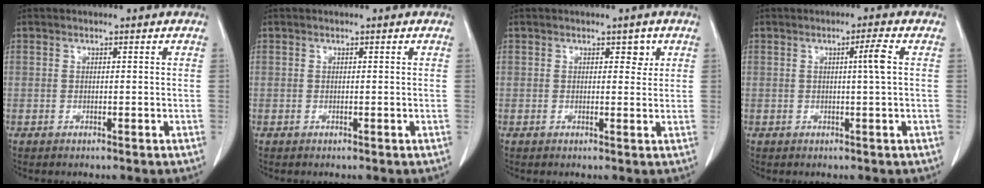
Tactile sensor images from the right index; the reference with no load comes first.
{"total": 0.0}
{"total": 1.9, "force": [1.0, 1.2, 1.2], "torque": [-0.006, 0.001, 0.012]}
{"total": 2.9, "force": [0.4, -0.7, 2.7], "torque": [-0.046, -0.002, 0.006]}